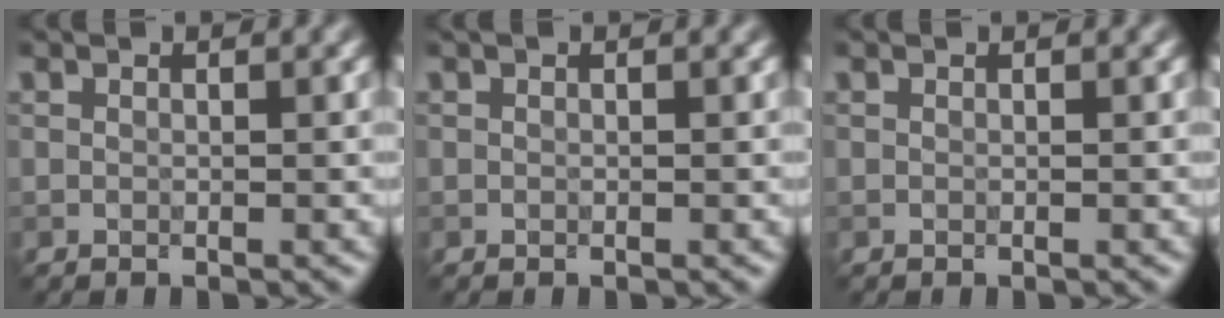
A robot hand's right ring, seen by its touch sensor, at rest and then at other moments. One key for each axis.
{"total": 0.0}
{"total": 0.0}